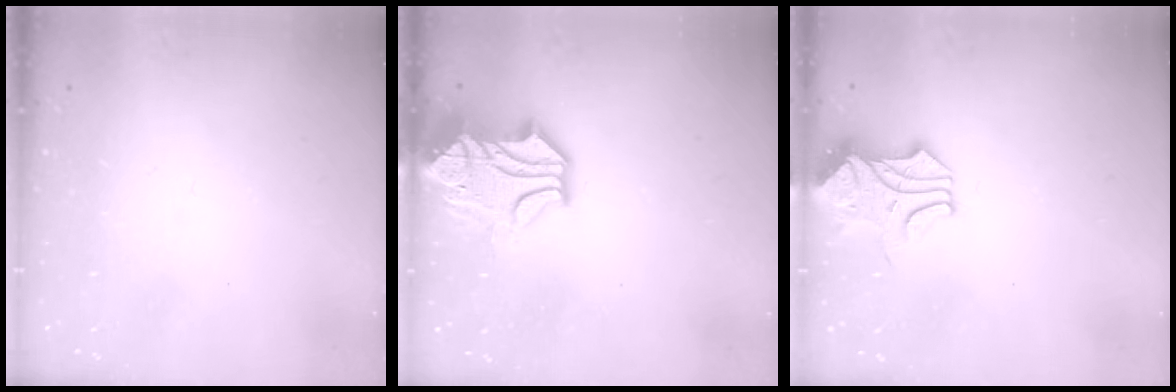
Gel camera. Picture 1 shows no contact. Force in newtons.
{"total": 6.3, "press": 6.0, "slide": 1.9}
{"total": 1.2, "press": 1.1, "slide": 0.5}